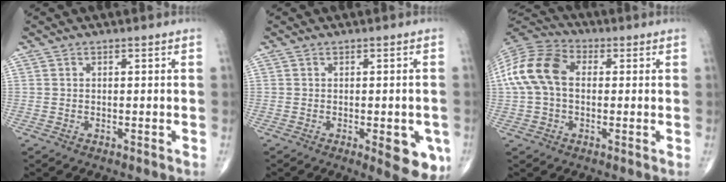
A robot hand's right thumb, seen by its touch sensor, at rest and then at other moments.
{"total": 8.1, "force": [-2.5, 2.9, 7.1], "torque": [-0.065, -0.010, -0.024]}
{"total": 13.1, "force": [1.1, 8.9, 9.6], "torque": [-0.195, 0.034, 0.010]}